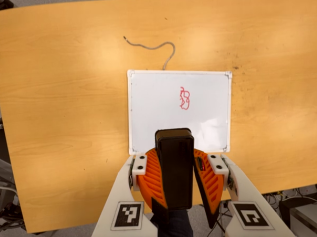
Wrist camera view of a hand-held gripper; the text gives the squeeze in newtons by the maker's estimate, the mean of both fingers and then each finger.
{"total": 10.5, "left": 10.5, "right": 10.5}